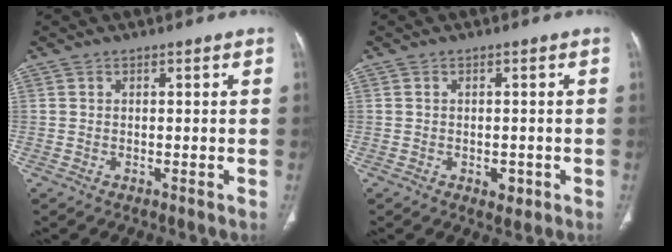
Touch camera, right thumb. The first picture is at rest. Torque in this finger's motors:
{"motor_torque": [0.37, 0.62, -0.29, 0.10, 0.08]}